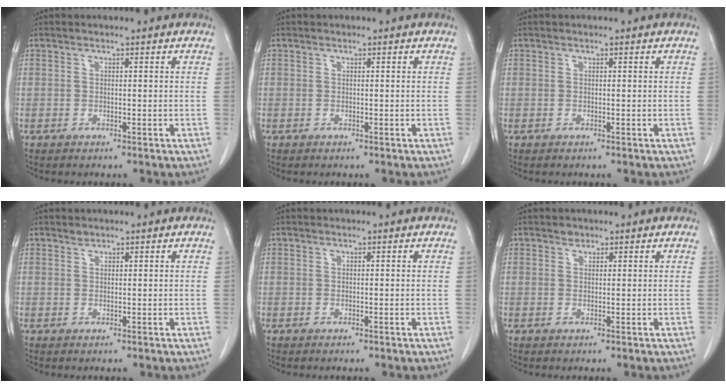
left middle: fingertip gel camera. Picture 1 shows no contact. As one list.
[{"total": 0.0}, {"total": 0.0}, {"total": 0.6, "force": [0.6, 0.2, 0.0], "torque": [-0.002, -0.004, 0.009]}, {"total": 0.0}, {"total": 0.7, "force": [0.6, 0.5, 0.1], "torque": [0.001, -0.002, 0.006]}]